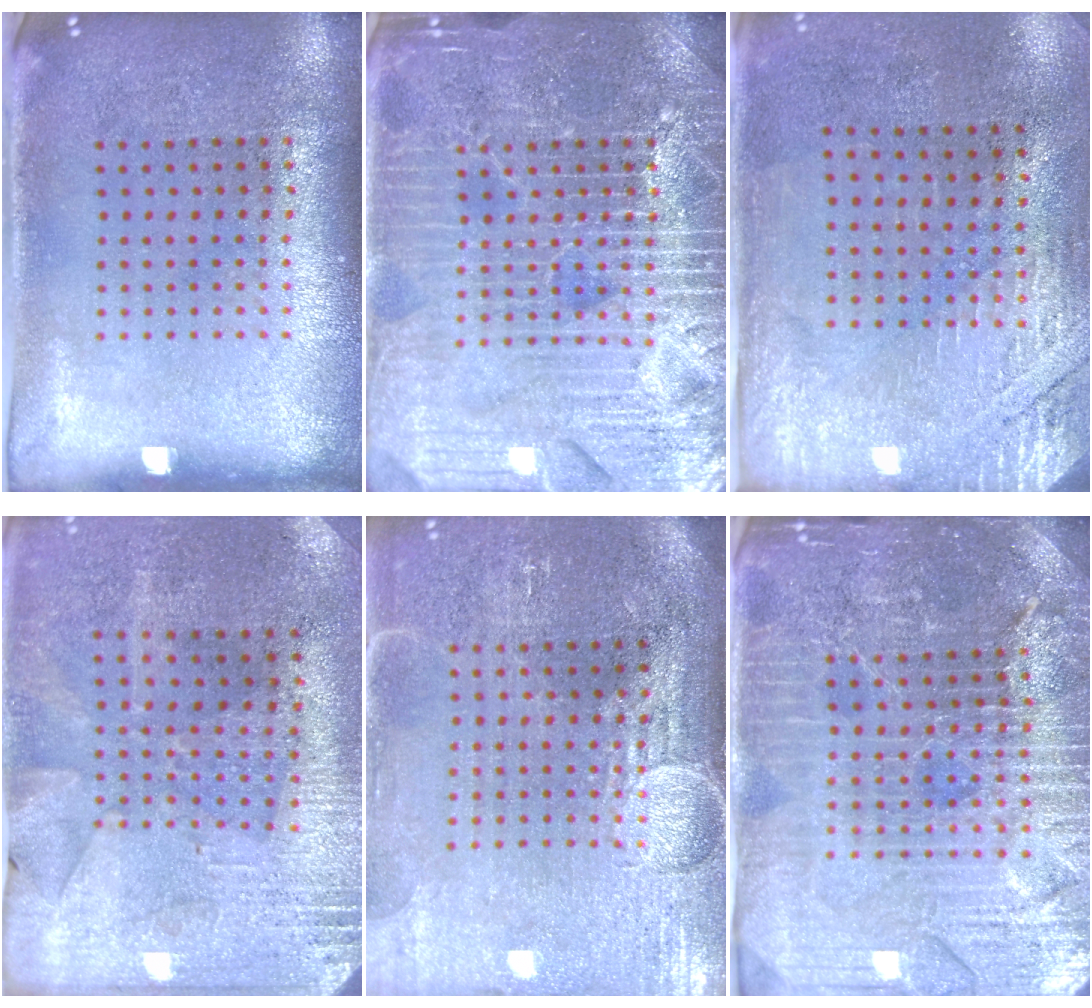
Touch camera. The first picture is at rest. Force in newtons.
{"total": 7.2, "press": 7.1, "slide": 1.0}
{"total": 2.8, "press": 2.5, "slide": 1.4}
{"total": 2.8, "press": 2.5, "slide": 1.1}
{"total": 3.8, "press": 3.4, "slide": 1.6}
{"total": 5.0, "press": 4.6, "slide": 1.9}